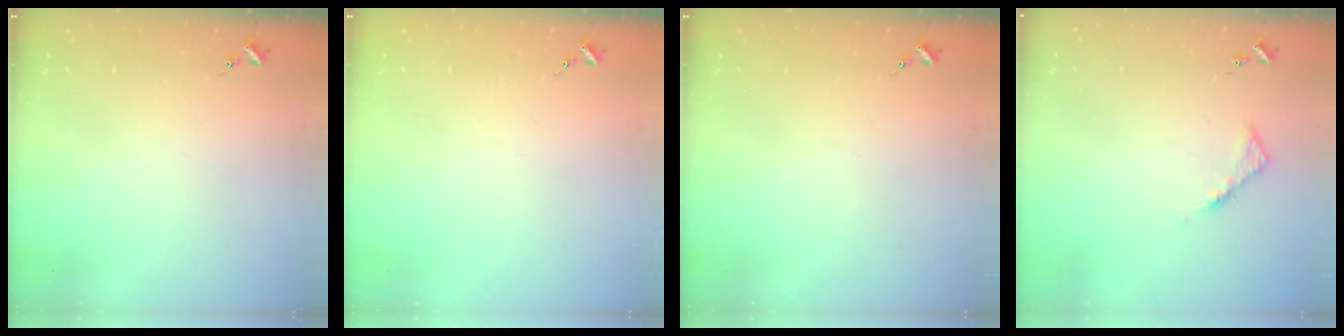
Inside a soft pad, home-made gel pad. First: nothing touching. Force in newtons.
{"total": 0.0}
{"total": 0.0}
{"total": 4.1, "press": 4.0, "slide": 0.5}